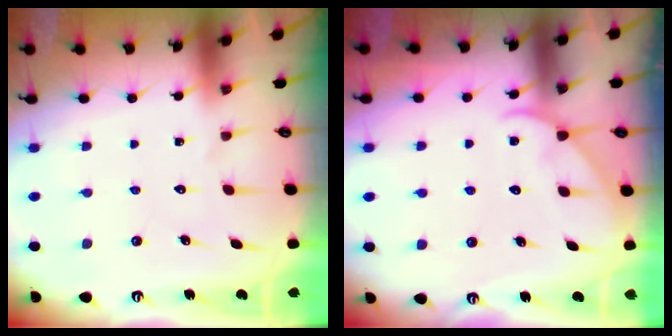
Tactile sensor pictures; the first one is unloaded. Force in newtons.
{"total": 3.2, "press": 3.2, "slide": 0.4}